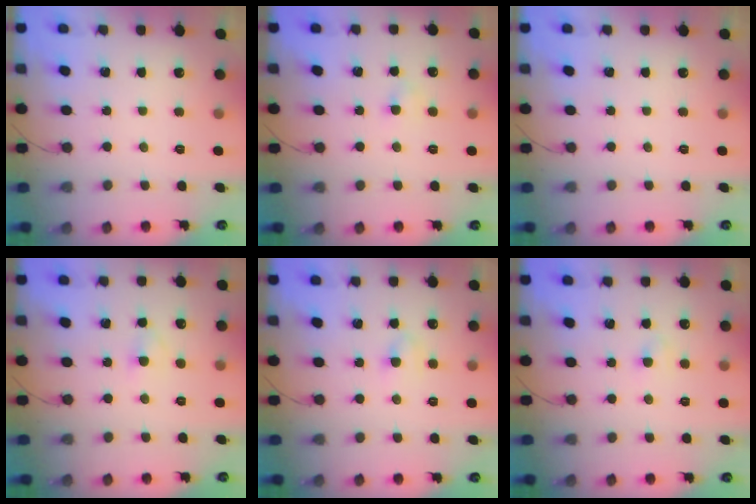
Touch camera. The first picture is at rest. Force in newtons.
{"total": 2.9, "press": 2.7, "slide": 1.1}
{"total": 0.0}
{"total": 2.5, "press": 2.3, "slide": 1.0}
{"total": 3.9, "press": 3.7, "slide": 1.1}
{"total": 2.8, "press": 2.6, "slide": 0.9}